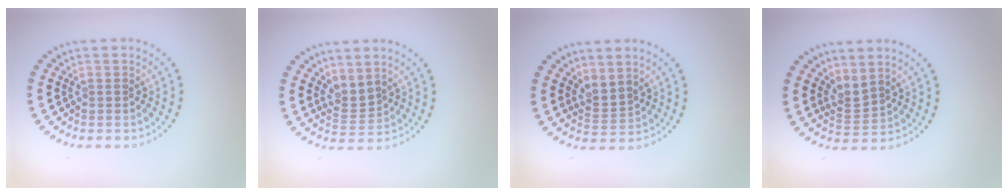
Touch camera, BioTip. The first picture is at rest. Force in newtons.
{"total": 1.9, "press": 1.4, "slide": 1.2}
{"total": 2.1, "press": 1.4, "slide": 1.5}
{"total": 2.1, "press": 1.4, "slide": 1.5}